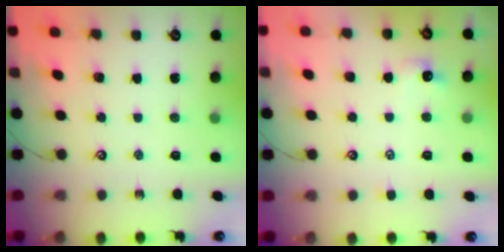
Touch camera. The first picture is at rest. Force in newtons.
{"total": 0.7, "press": 0.4, "slide": 0.6}